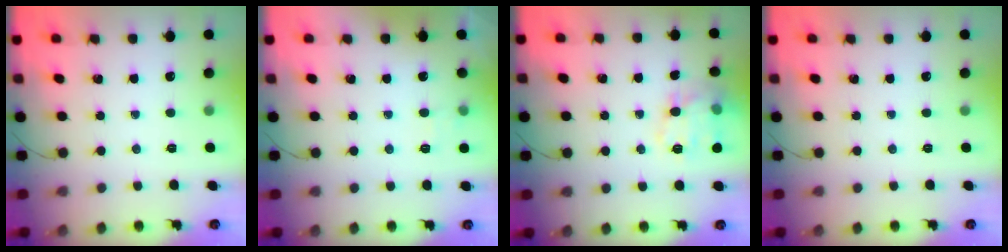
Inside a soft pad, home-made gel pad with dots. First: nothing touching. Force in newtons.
{"total": 4.0, "press": 3.5, "slide": 2.0}
{"total": 13.7, "press": 13.6, "slide": 0.7}
{"total": 0.0}